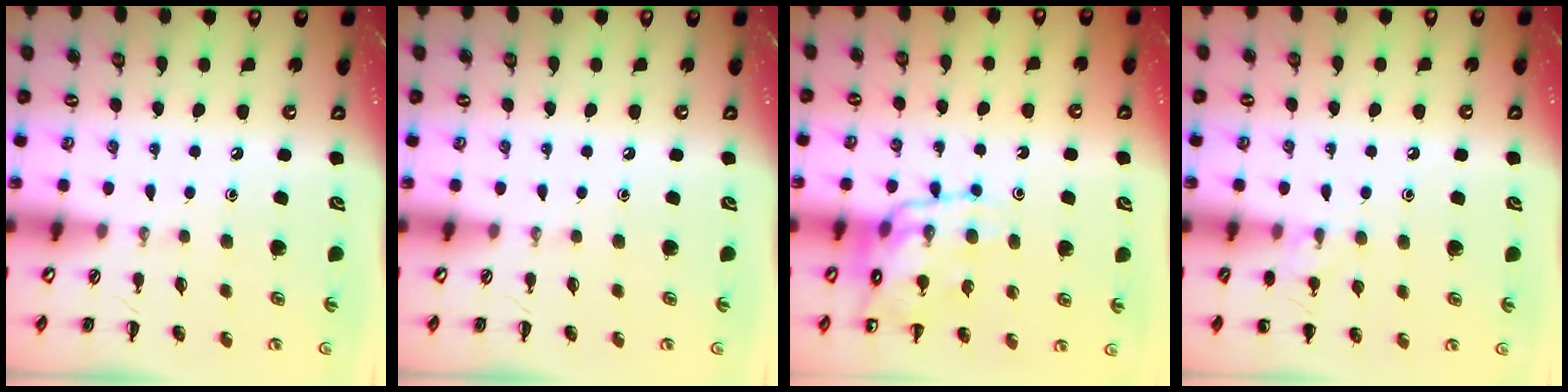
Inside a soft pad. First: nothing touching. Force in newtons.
{"total": 0.0}
{"total": 13.1, "press": 12.8, "slide": 2.8}
{"total": 9.0, "press": 8.7, "slide": 2.4}